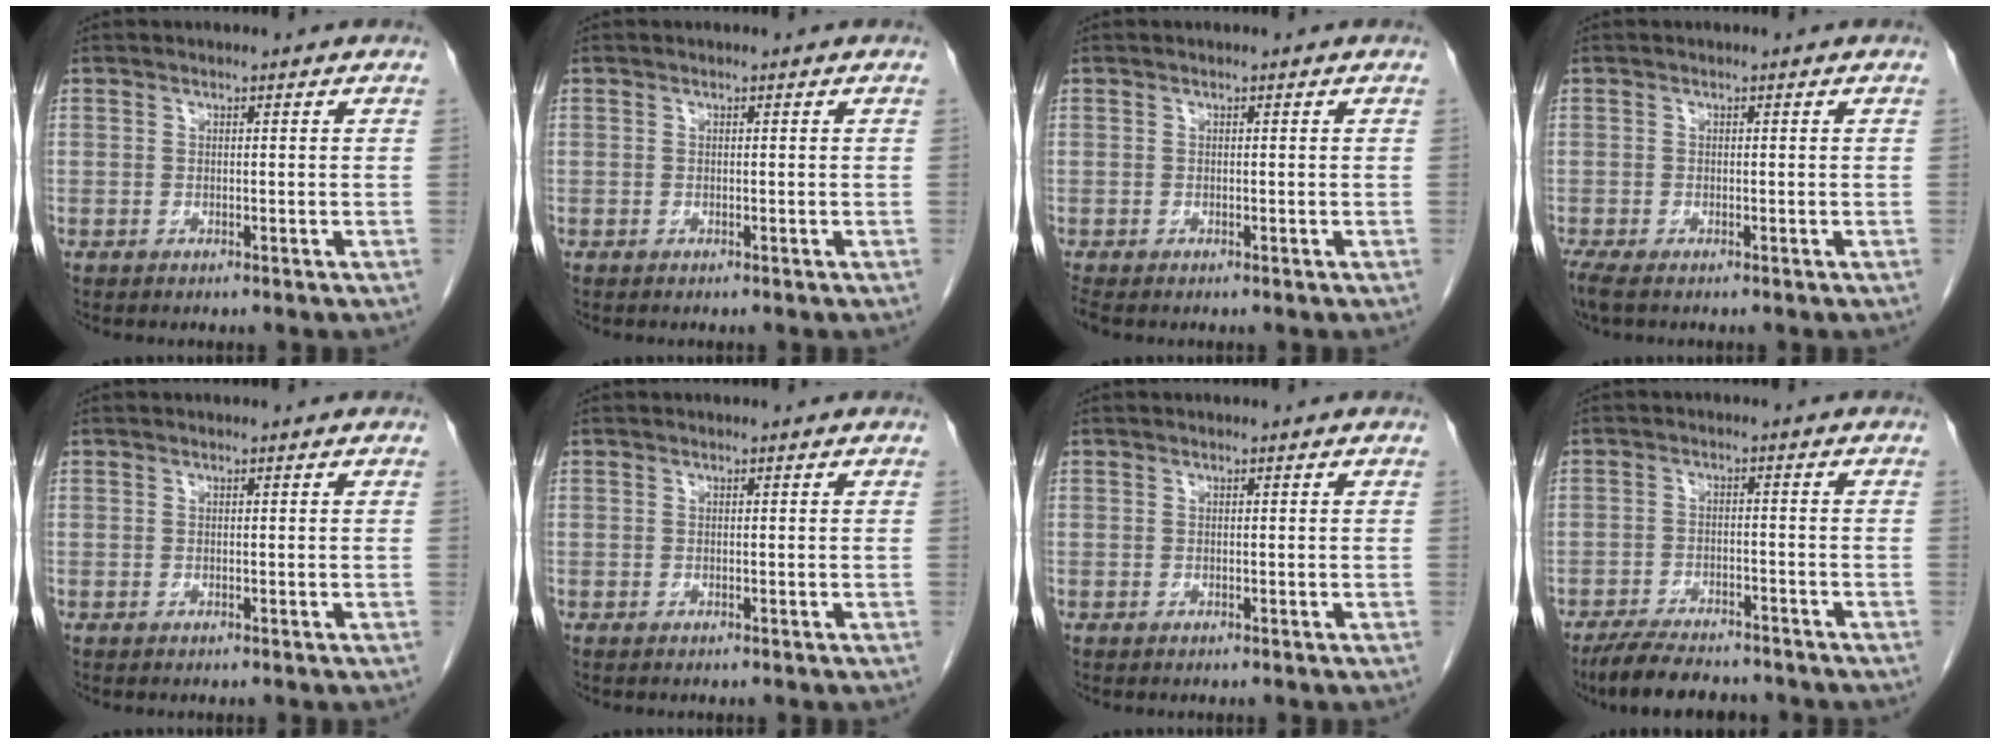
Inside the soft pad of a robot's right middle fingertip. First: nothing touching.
{"total": 0.0}
{"total": 1.3, "force": [-1.1, 0.4, 0.5], "torque": [-0.011, -0.005, -0.018]}
{"total": 2.9, "force": [-2.3, 0.6, 1.7], "torque": [-0.036, -0.012, -0.039]}
{"total": 0.0}
{"total": 0.0}
{"total": 0.0}
{"total": 9.4, "force": [-8.3, 2.4, 3.8], "torque": [-0.062, -0.011, -0.129]}